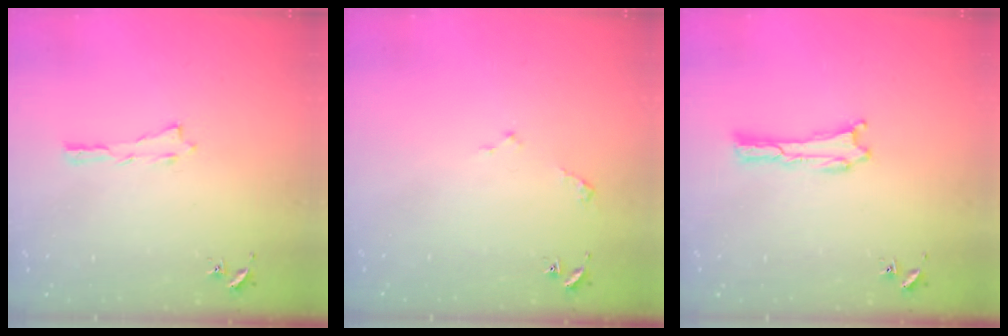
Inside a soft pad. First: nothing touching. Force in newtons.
{"total": 1.6, "press": 1.6, "slide": 0.2}
{"total": 0.0}